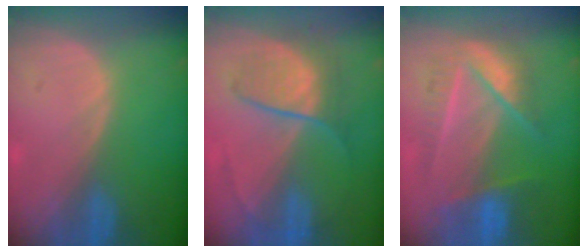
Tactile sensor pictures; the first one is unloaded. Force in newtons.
{"total": 6.3, "press": 6.3, "slide": 0.6}
{"total": 7.8, "press": 7.6, "slide": 1.8}